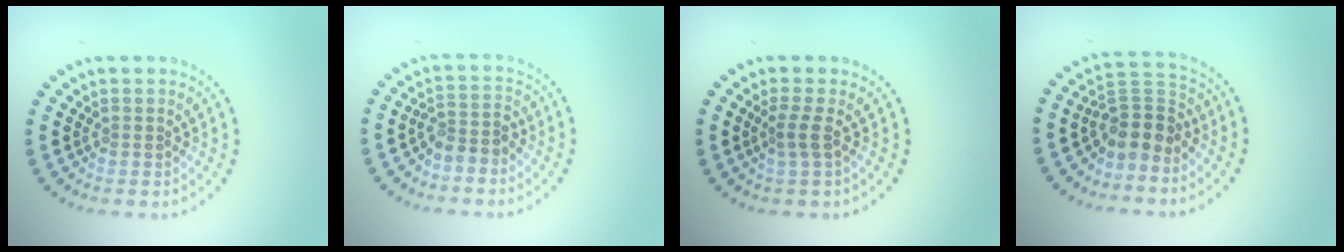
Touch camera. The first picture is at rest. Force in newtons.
{"total": 2.2, "press": 1.8, "slide": 1.3}
{"total": 1.8, "press": 1.3, "slide": 1.3}
{"total": 3.9, "press": 3.2, "slide": 2.1}